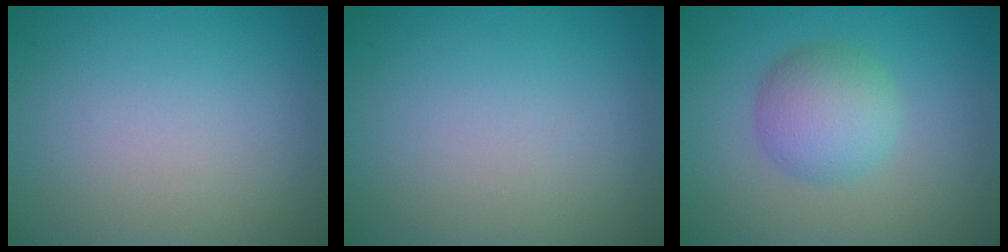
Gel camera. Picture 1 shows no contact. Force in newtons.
{"total": 0.0}
{"total": 4.2, "press": 4.2, "slide": 0.1}